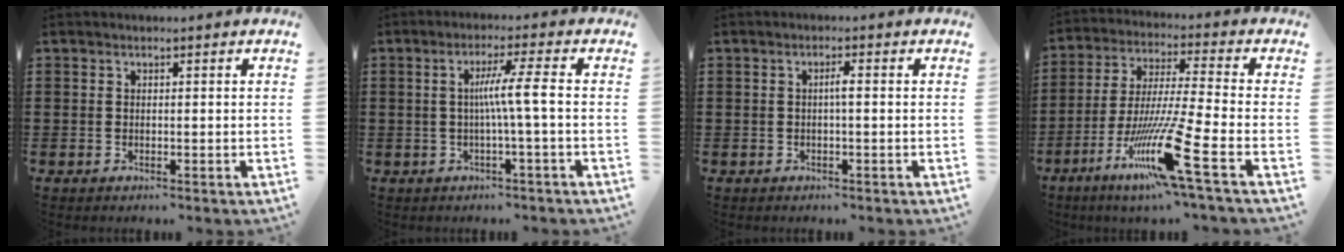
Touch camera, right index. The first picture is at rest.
{"total": 5.4, "force": [-0.4, -0.6, 5.3], "torque": [-0.098, -0.004, -0.015]}
{"total": 1.5, "force": [-0.2, 0.1, 1.5], "torque": [-0.028, 0.001, -0.005]}
{"total": 14.9, "force": [-7.2, 0.3, 13.0], "torque": [-0.269, -0.018, -0.131]}